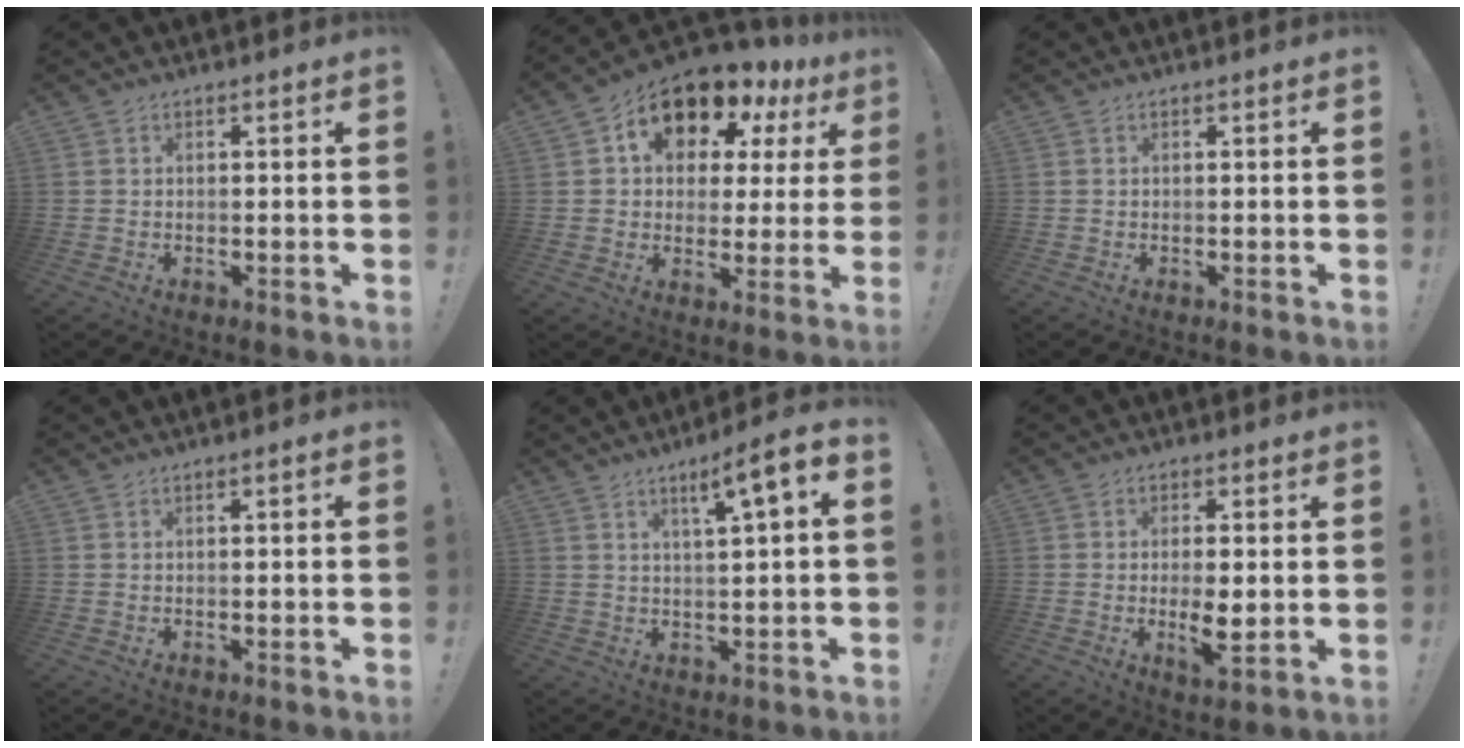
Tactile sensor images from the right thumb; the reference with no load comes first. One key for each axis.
{"total": 12.5, "fx": 7.3, "fy": 7.8, "fz": 6.4, "tx": -0.106, "ty": -0.050, "tz": 0.129}
{"total": 0.0}
{"total": 0.7, "fx": -0.1, "fy": 0.1, "fz": 0.7, "tx": -0.011, "ty": 0.001, "tz": -0.002}
{"total": 7.9, "fx": 3.2, "fy": 0.6, "fz": 7.2, "tx": -0.098, "ty": -0.018, "tz": 0.044}
{"total": 6.8, "fx": -0.7, "fy": 2.0, "fz": 6.4, "tx": -0.112, "ty": -0.007, "tz": -0.011}